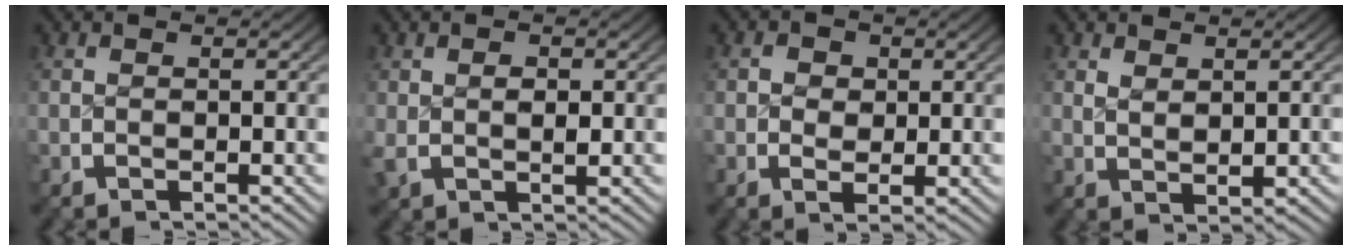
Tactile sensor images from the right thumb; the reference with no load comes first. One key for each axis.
{"total": 1.9, "fx": 0.3, "fy": 1.2, "fz": 1.4, "tx": -0.034, "ty": -0.008, "tz": 0.014}
{"total": 2.2, "fx": 0.2, "fy": 1.6, "fz": 1.4, "tx": -0.025, "ty": -0.012, "tz": 0.009}
{"total": 1.5, "fx": 1.1, "fy": 0.5, "fz": 0.9, "tx": -0.012, "ty": -0.005, "tz": 0.032}